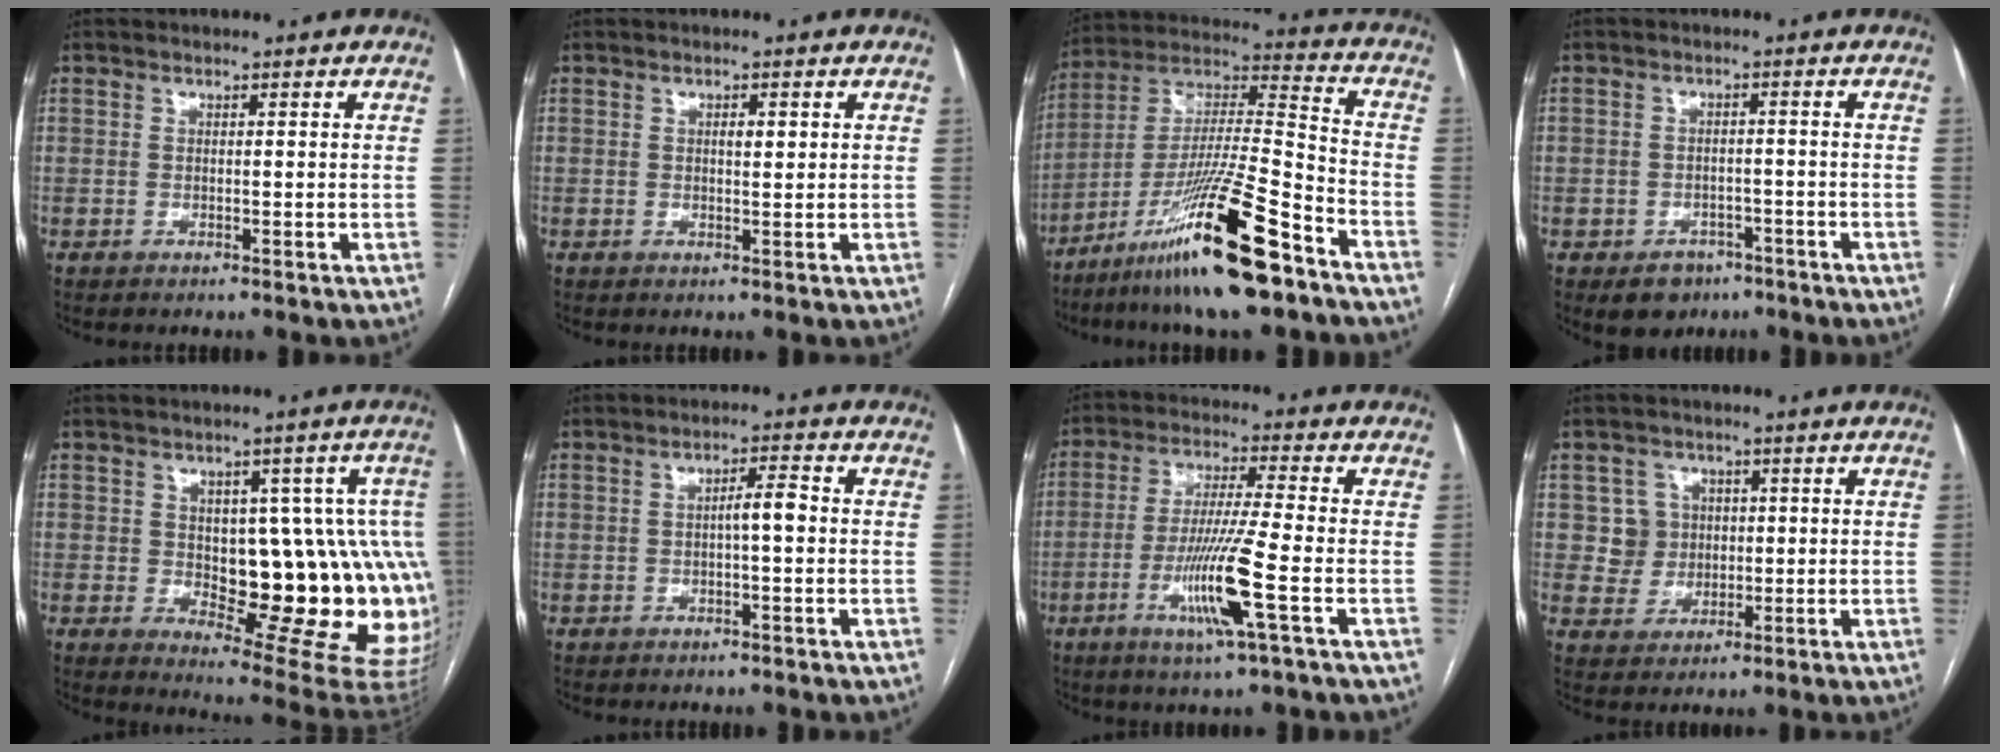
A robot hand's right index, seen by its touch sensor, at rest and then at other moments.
{"total": 2.4, "force": [0.4, 0.8, 2.2], "torque": [-0.036, 0.002, 0.007]}
{"total": 20.4, "force": [-12.8, 1.1, 15.9], "torque": [-0.304, -0.028, -0.228]}
{"total": 5.2, "force": [-3.0, 4.0, 1.3], "torque": [-0.013, 0.008, -0.036]}
{"total": 18.4, "force": [-0.8, 7.2, 17.0], "torque": [-0.143, 0.023, 0.017]}
{"total": 3.1, "force": [-0.2, 0.4, 3.0], "torque": [-0.048, 0.006, -0.004]}
{"total": 10.7, "force": [-3.7, -0.9, 10.0], "torque": [-0.200, -0.016, -0.069]}
{"total": 4.8, "force": [1.0, 4.7, 0.1], "torque": [0.004, 0.017, 0.025]}